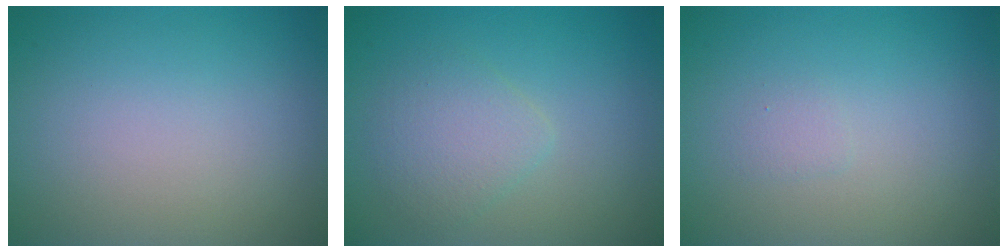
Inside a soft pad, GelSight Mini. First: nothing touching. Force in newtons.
{"total": 2.6, "press": 2.5, "slide": 0.1}
{"total": 0.6, "press": 0.6, "slide": 0.1}